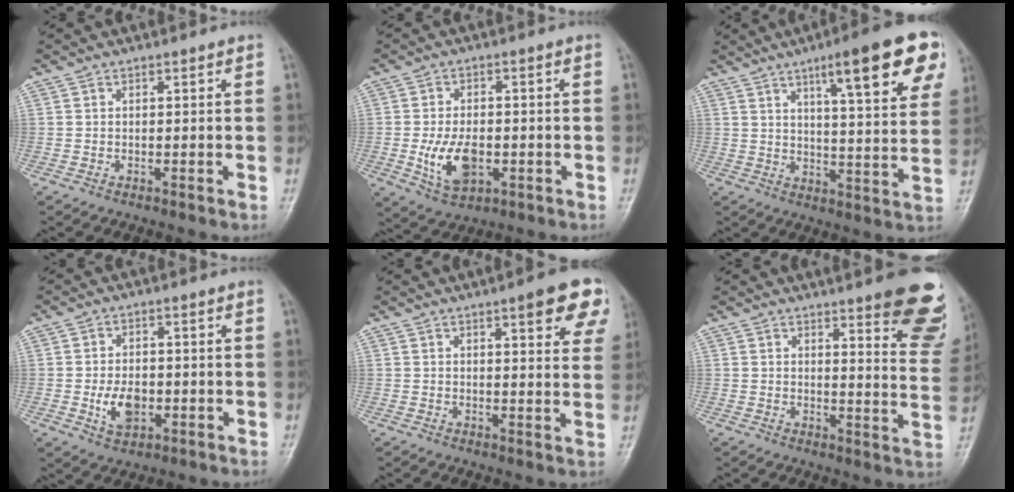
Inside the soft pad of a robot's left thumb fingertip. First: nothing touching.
{"total": 8.6, "force": [-2.0, 5.1, 6.6], "torque": [-0.113, -0.001, -0.028]}
{"total": 14.4, "force": [7.5, 3.2, 11.8], "torque": [-0.124, -0.027, 0.095]}
{"total": 6.1, "force": [-1.5, 4.0, 4.4], "torque": [-0.065, 0.001, -0.021]}
{"total": 9.7, "force": [5.1, 2.6, 7.9], "torque": [-0.067, -0.015, 0.056]}
{"total": 16.0, "force": [9.9, 4.0, 12.0], "torque": [-0.105, -0.057, 0.107]}